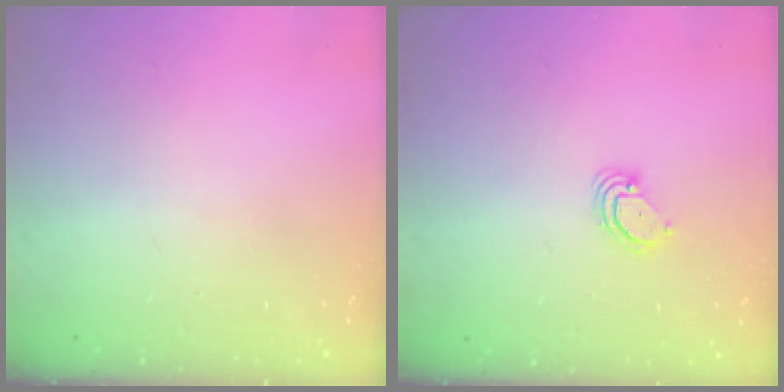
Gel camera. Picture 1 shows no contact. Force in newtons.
{"total": 3.0, "press": 3.0, "slide": 0.2}